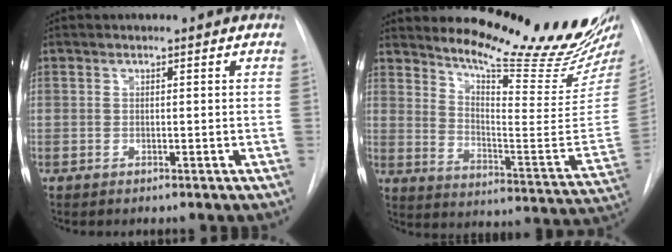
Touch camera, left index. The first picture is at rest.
{"total": 20.2, "force": [18.6, -0.6, 7.8], "torque": [-0.128, -0.126, 0.250]}